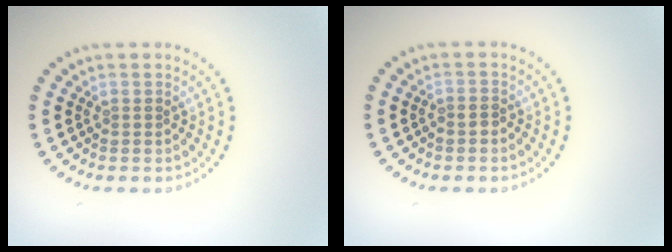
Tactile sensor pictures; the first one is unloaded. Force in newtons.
{"total": 0.8, "press": 0.5, "slide": 0.6}